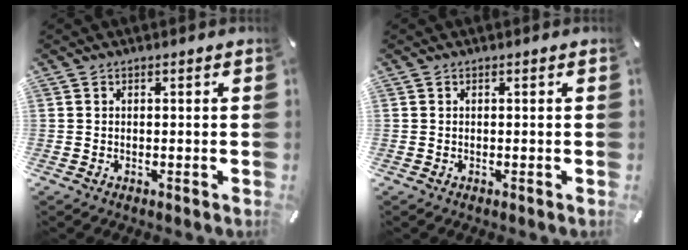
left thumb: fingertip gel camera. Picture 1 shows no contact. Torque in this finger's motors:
{"motor_torque": [0.00, 0.00, 0.00, 0.00, 0.00]}